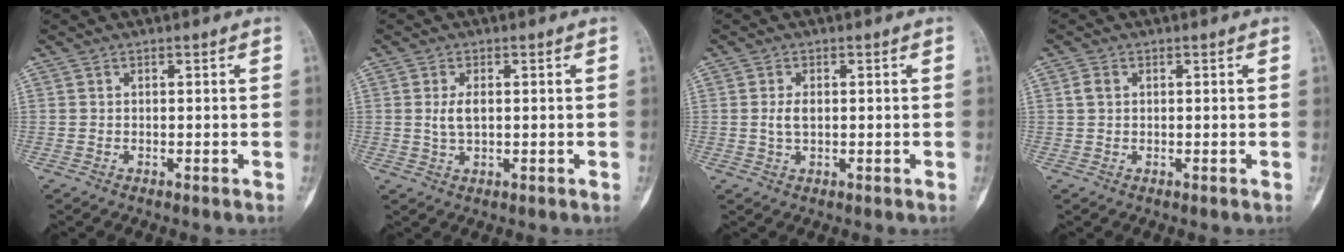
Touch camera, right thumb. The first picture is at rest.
{"total": 3.2, "force": [0.4, 1.5, 2.7], "torque": [-0.058, -0.002, 0.010]}
{"total": 2.6, "force": [0.2, 1.4, 2.2], "torque": [-0.047, 0.000, 0.003]}
{"total": 1.7, "force": [0.4, 1.3, 1.0], "torque": [-0.021, 0.005, 0.010]}